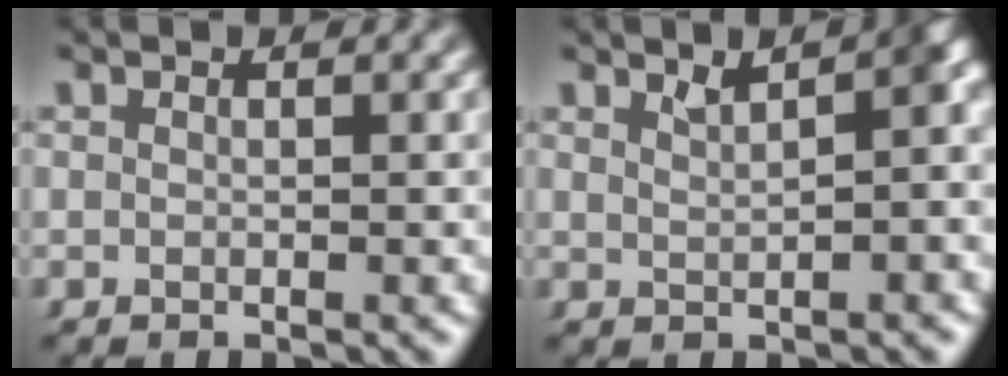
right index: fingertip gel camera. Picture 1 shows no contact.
{"total": 2.5, "force": [1.0, 0.8, 2.1], "torque": [-0.021, -0.004, 0.020]}